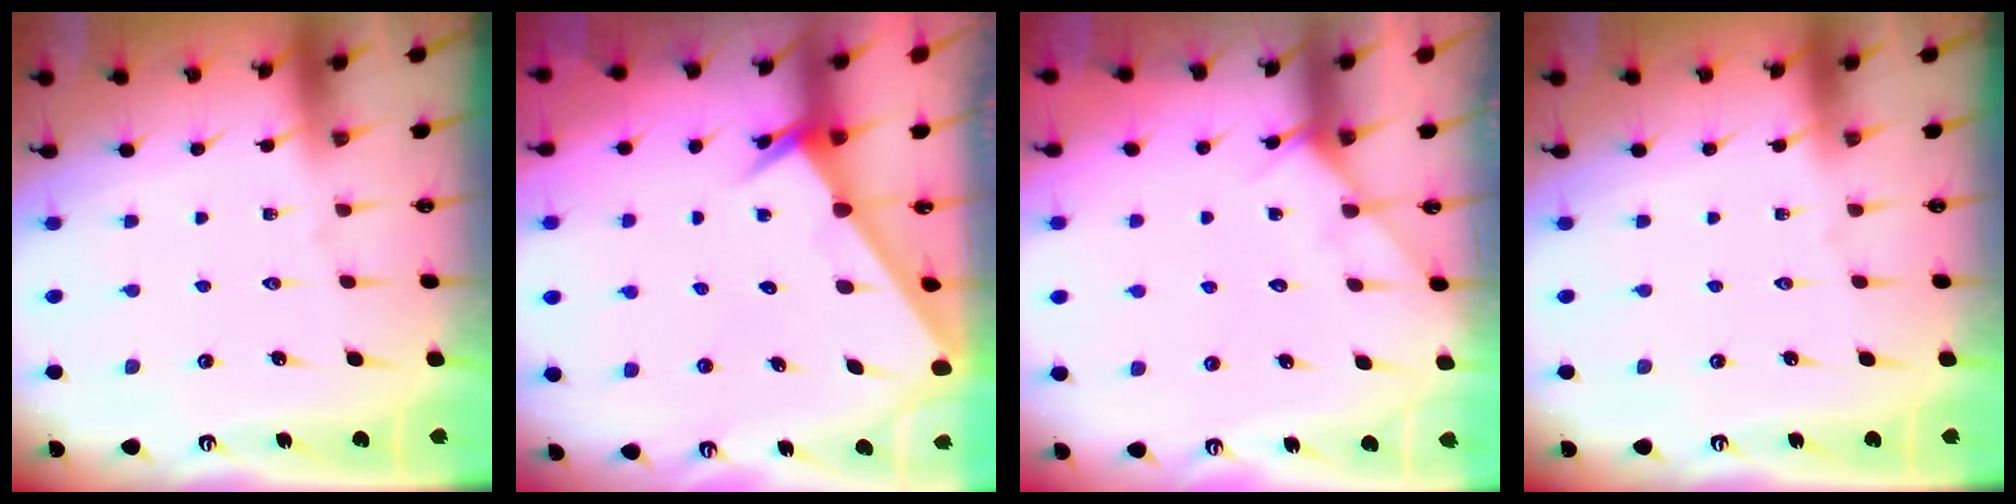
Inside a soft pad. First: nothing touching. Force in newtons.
{"total": 2.4, "press": 2.4, "slide": 0.1}
{"total": 5.3, "press": 5.3, "slide": 0.5}
{"total": 0.0}